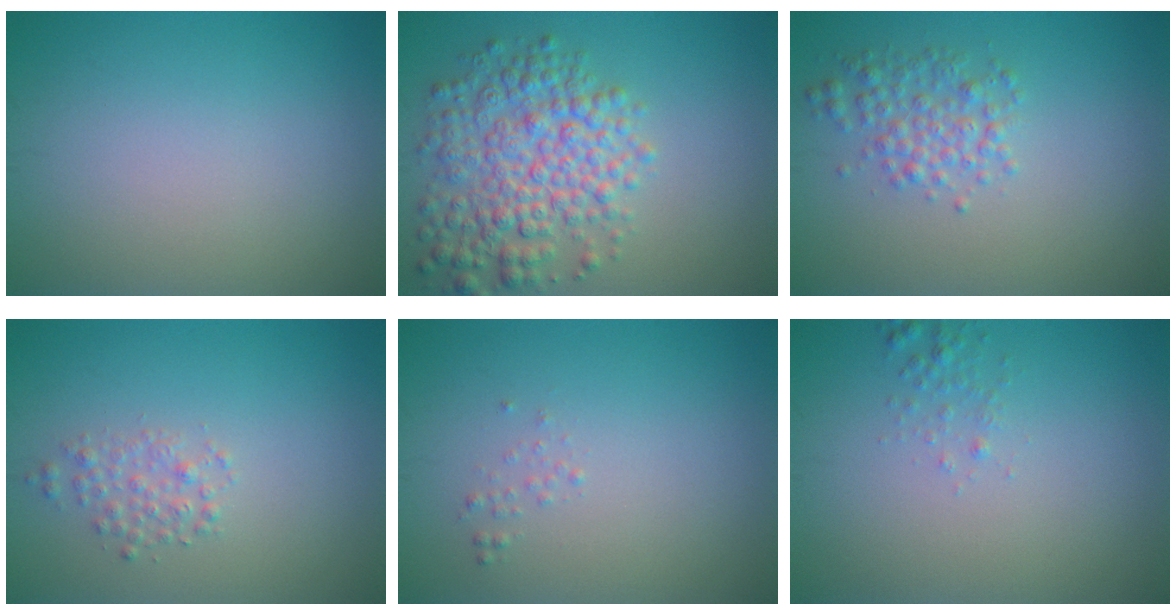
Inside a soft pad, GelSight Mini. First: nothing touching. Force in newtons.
{"total": 6.6, "press": 6.6, "slide": 0.2}
{"total": 2.6, "press": 2.6, "slide": 0.0}
{"total": 1.6, "press": 1.6, "slide": 0.0}
{"total": 0.6, "press": 0.6, "slide": 0.1}
{"total": 0.9, "press": 0.9, "slide": 0.1}